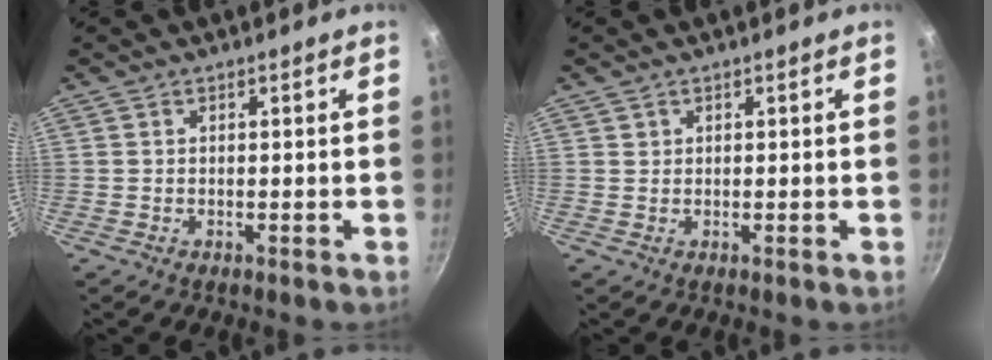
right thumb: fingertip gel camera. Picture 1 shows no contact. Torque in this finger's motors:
{"motor_torque": [-0.28, 0.70, 0.33, -0.16, -0.03]}